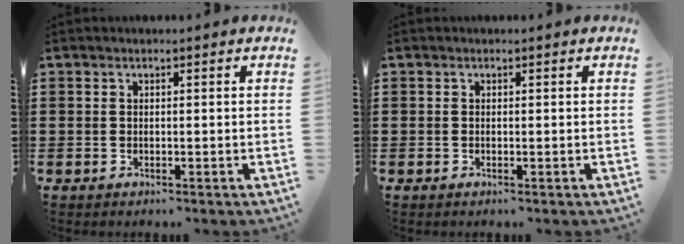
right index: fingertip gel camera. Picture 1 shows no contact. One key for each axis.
{"total": 0.0}